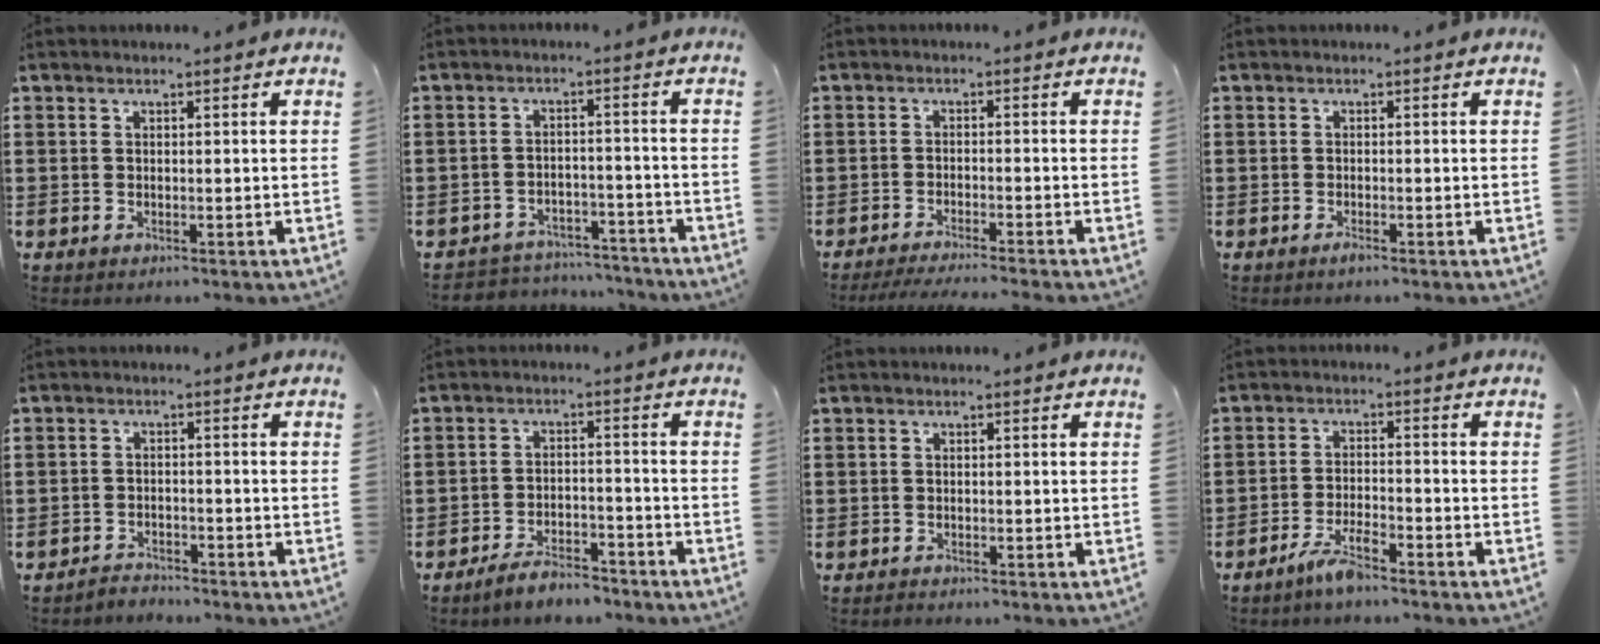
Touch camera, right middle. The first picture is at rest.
{"total": 4.1, "force": [-4.0, 0.7, -0.1], "torque": [-0.006, 0.004, -0.086]}
{"total": 2.9, "force": [-2.7, -0.3, 1.1], "torque": [-0.017, -0.002, -0.053]}
{"total": 0.9, "force": [-0.7, 0.2, 0.6], "torque": [-0.013, -0.007, -0.011]}
{"total": 2.6, "force": [-2.6, 0.5, -0.3], "torque": [-0.002, 0.002, -0.059]}
{"total": 4.8, "force": [-4.5, 0.8, 1.5], "torque": [-0.031, 0.005, -0.089]}
{"total": 0.6, "force": [-0.5, 0.1, 0.0], "torque": [-0.001, 0.000, -0.012]}
{"total": 4.3, "force": [-3.4, 0.8, 2.5], "torque": [-0.054, 0.002, -0.066]}